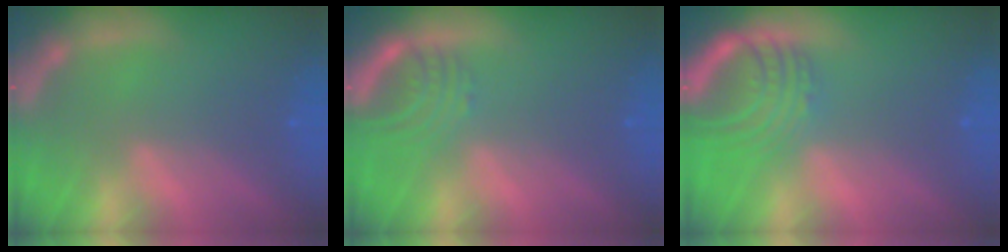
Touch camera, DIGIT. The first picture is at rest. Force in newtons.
{"total": 3.5}
{"total": 6.5}